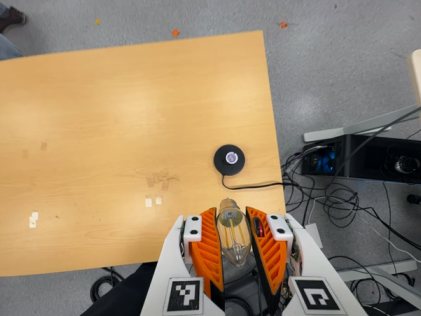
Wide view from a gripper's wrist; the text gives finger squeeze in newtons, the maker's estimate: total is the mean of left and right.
{"total": 17.7, "left": 18.7, "right": 16.7}